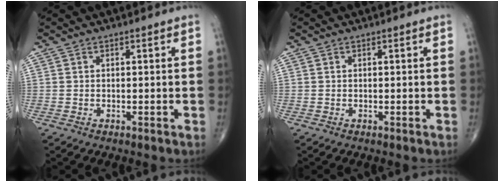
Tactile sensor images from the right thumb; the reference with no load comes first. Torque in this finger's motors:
{"motor_torque": [0.00, 0.00, 0.00, 0.00, 0.00]}